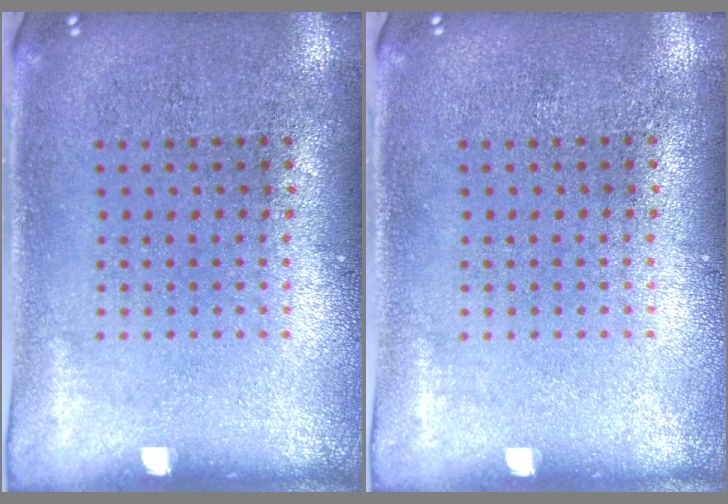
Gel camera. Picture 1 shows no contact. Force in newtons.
{"total": 0.0}